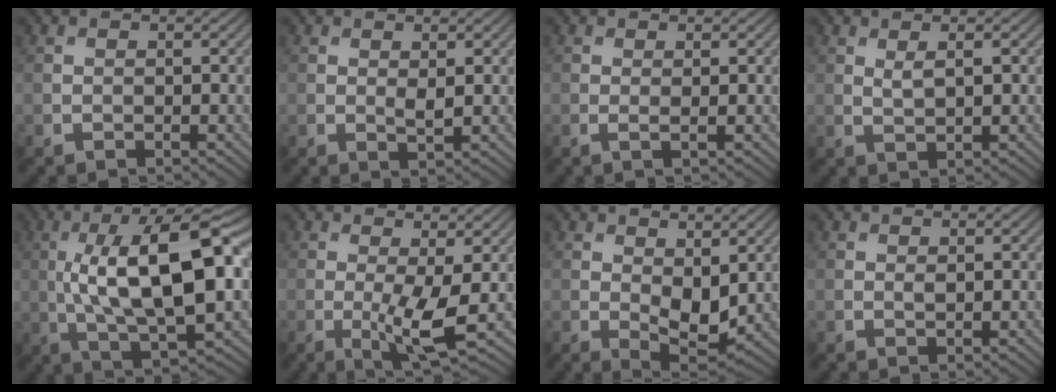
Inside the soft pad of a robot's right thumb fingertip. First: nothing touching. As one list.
[{"total": 1.2, "force": [0.5, 0.4, 1.1], "torque": [-0.023, -0.006, 0.010]}, {"total": 0.9, "force": [0.2, 0.1, 0.9], "torque": [-0.022, -0.002, 0.001]}, {"total": 1.7, "force": [0.8, 0.3, 1.4], "torque": [-0.033, -0.002, 0.019]}, {"total": 16.3, "force": [1.2, 5.5, 15.3], "torque": [-0.262, 0.009, 0.018]}, {"total": 5.0, "force": [-0.5, 0.9, 4.9], "torque": [-0.097, -0.009, -0.008]}, {"total": 5.4, "force": [0.7, 2.9, 4.6], "torque": [-0.086, -0.010, 0.019]}, {"total": 0.5, "force": [0.2, 0.1, 0.5], "torque": [-0.008, -0.002, 0.004]}]